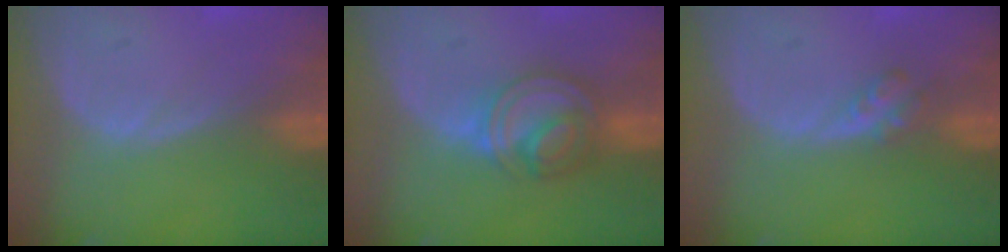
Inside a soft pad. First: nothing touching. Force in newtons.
{"total": 6.4, "press": 6.1, "slide": 2.0}
{"total": 2.7, "press": 2.3, "slide": 1.3}